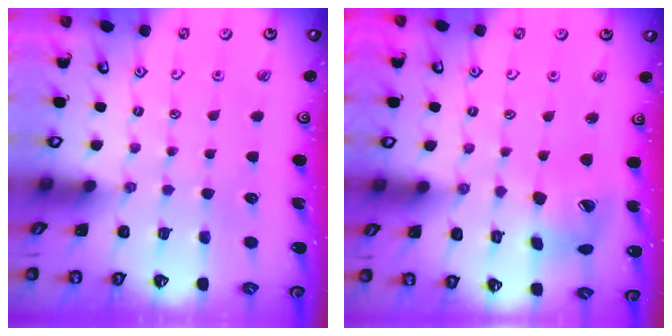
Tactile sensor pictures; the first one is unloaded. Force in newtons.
{"total": 15.3, "press": 15.1, "slide": 2.1}